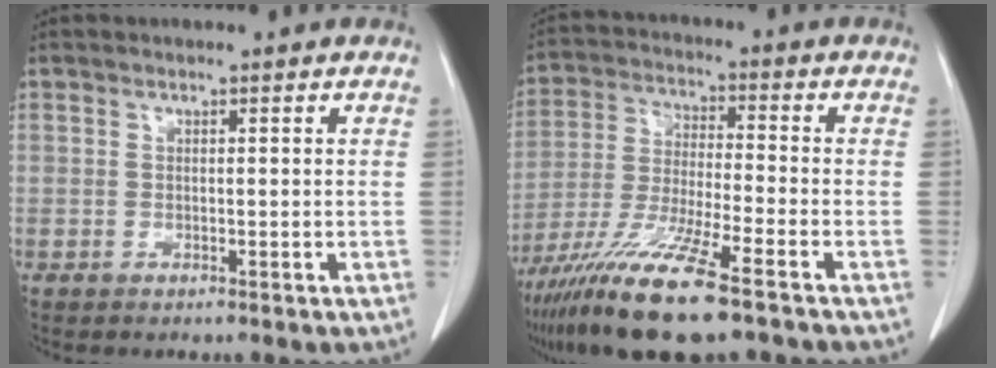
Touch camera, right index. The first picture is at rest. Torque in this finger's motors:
{"motor_torque": [1.46, -0.68, 0.90, 0.21]}